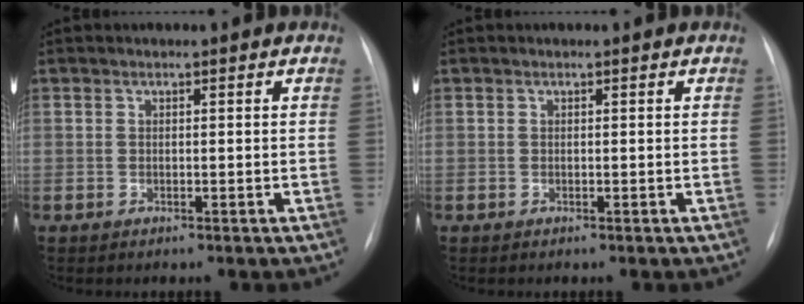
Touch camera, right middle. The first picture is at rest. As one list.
[{"total": 0.0}]